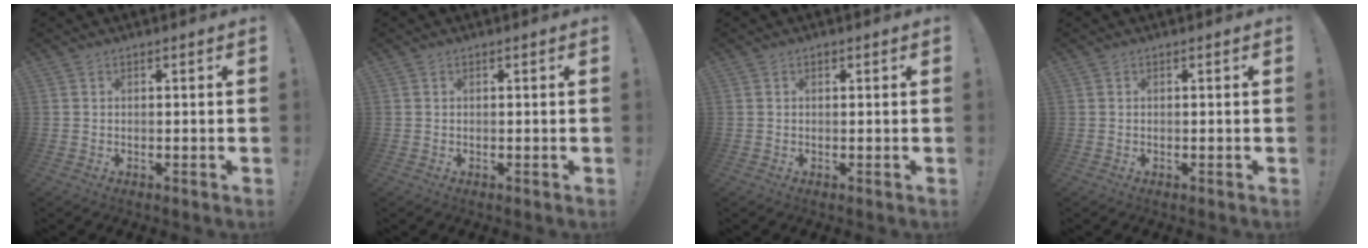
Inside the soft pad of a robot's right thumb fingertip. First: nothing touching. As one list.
[{"total": 0.0}, {"total": 0.5, "force": [0.3, 0.4, 0.1], "torque": [0.001, 0.000, 0.004]}, {"total": 0.0}]